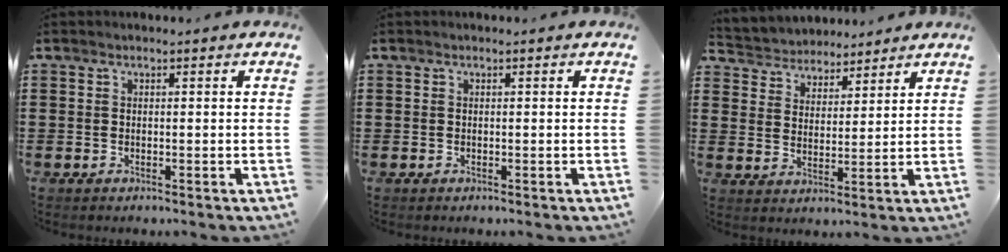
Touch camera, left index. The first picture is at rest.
{"total": 0.0}
{"total": 4.1, "force": [3.8, 1.2, -0.7], "torque": [-0.010, -0.019, 0.066]}